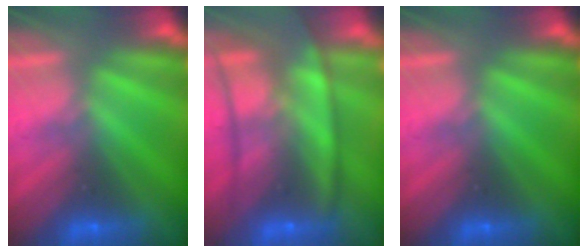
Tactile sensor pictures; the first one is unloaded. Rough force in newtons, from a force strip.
{"total": 7.0}
{"total": 0.0}